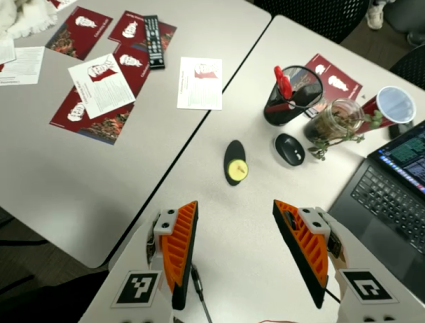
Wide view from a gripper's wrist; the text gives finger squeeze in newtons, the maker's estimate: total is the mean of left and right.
{"total": 0.6, "left": 0.5, "right": 0.8}